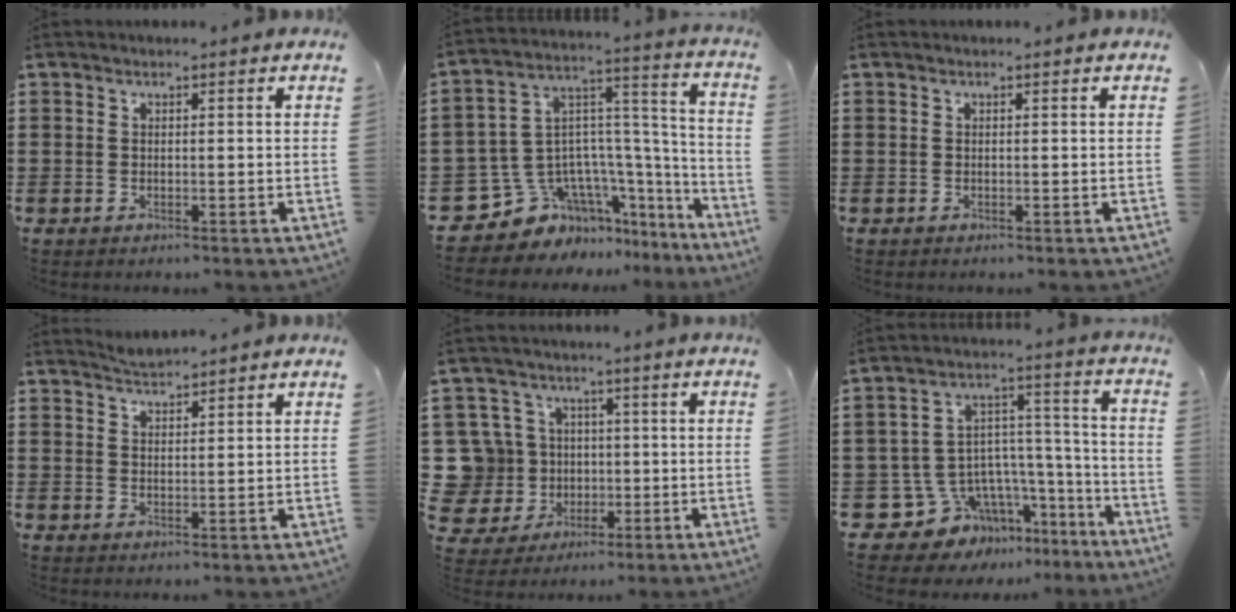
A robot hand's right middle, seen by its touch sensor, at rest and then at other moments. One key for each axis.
{"total": 8.7, "fx": -5.5, "fy": 6.6, "fz": 1.3, "tx": -0.063, "ty": -0.017, "tz": -0.099}
{"total": 0.0}
{"total": 2.2, "fx": 2.2, "fy": 0.0, "fz": 0.0, "tx": -0.006, "ty": 0.001, "tz": 0.042}
{"total": 10.9, "fx": 0.5, "fy": 10.3, "fz": 3.6, "tx": -0.138, "ty": 0.010, "tz": 0.014}
{"total": 8.4, "fx": -5.4, "fy": 6.3, "fz": 1.6, "tx": -0.059, "ty": -0.010, "tz": -0.092}